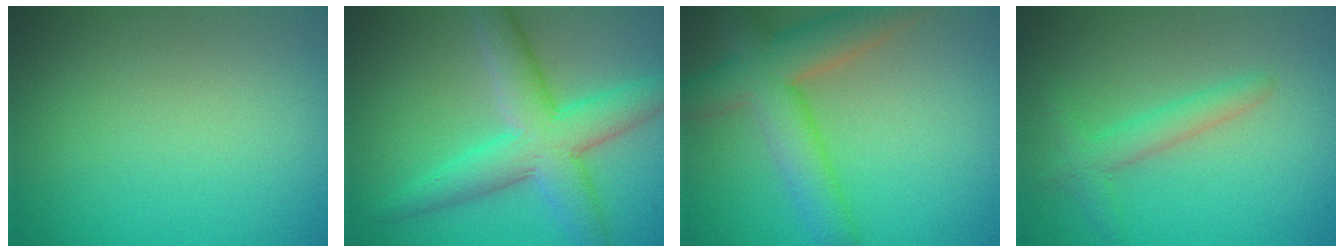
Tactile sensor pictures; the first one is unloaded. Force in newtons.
{"total": 6.6, "press": 6.6, "slide": 0.1}
{"total": 6.8, "press": 6.8, "slide": 0.4}
{"total": 2.4, "press": 2.4, "slide": 0.1}